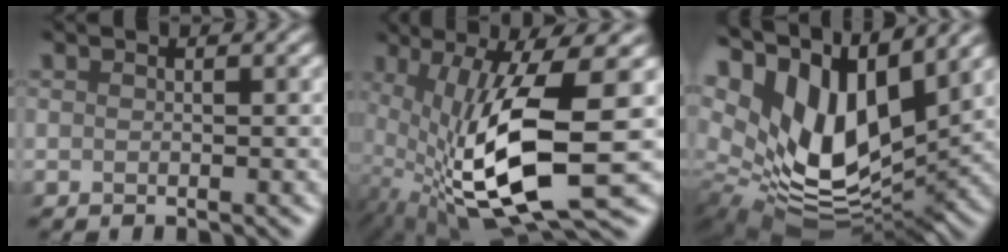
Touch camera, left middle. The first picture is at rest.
{"total": 12.1, "force": [-1.5, 2.9, 11.6], "torque": [-0.223, -0.022, -0.016]}
{"total": 13.5, "force": [5.8, 7.2, 9.9], "torque": [-0.199, 0.011, 0.108]}